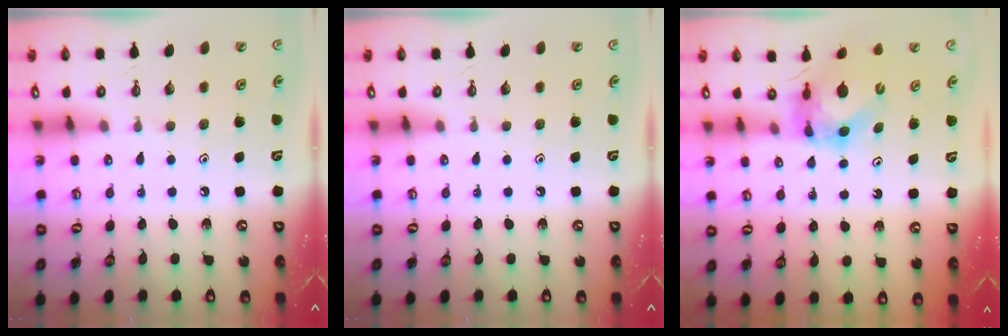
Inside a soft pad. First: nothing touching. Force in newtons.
{"total": 0.0}
{"total": 5.5, "press": 5.4, "slide": 0.7}